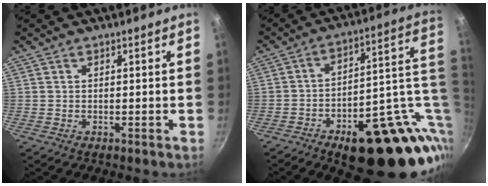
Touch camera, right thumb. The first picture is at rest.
{"total": 26.7, "force": [-4.7, 12.7, 23.0], "torque": [-0.257, 0.022, -0.045]}